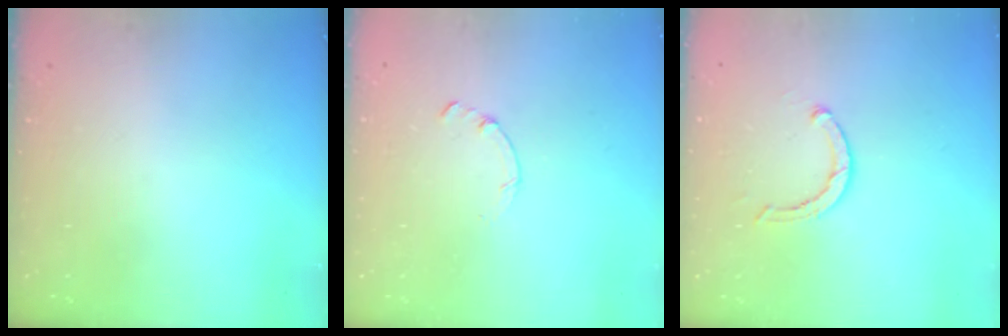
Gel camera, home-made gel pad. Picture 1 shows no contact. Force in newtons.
{"total": 0.0}
{"total": 2.6, "press": 2.5, "slide": 0.4}